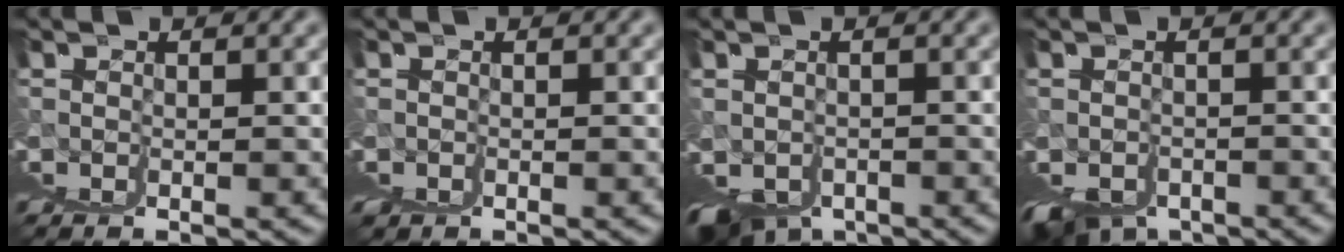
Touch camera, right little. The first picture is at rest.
{"total": 1.1, "force": [-0.2, -0.9, -0.6], "torque": [0.017, -0.008, 0.000]}
{"total": 2.5, "force": [-2.1, 0.3, 1.4], "torque": [-0.010, -0.039, -0.012]}
{"total": 3.1, "force": [-2.7, 0.0, 1.4], "torque": [-0.014, -0.038, -0.020]}